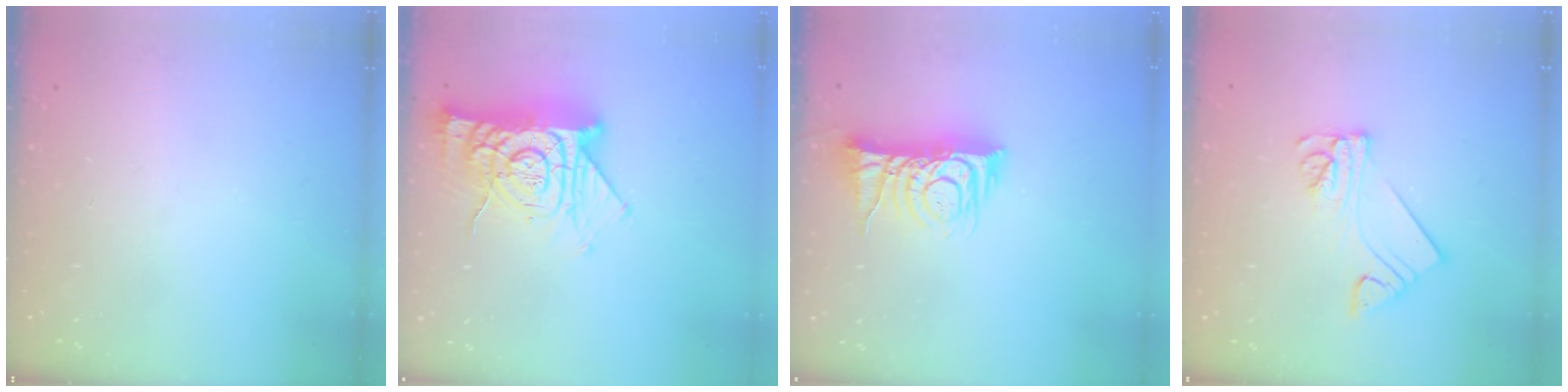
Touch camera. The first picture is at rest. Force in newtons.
{"total": 15.5, "press": 15.5, "slide": 1.4}
{"total": 10.8, "press": 10.8, "slide": 0.7}
{"total": 9.7, "press": 9.7, "slide": 0.9}